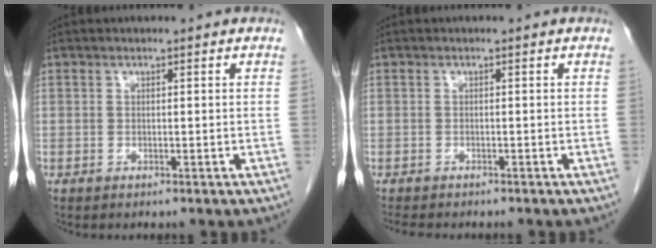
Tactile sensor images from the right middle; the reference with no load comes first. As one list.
[{"total": 4.4, "force": [-3.8, 1.2, 1.9], "torque": [-0.030, -0.009, -0.054]}]